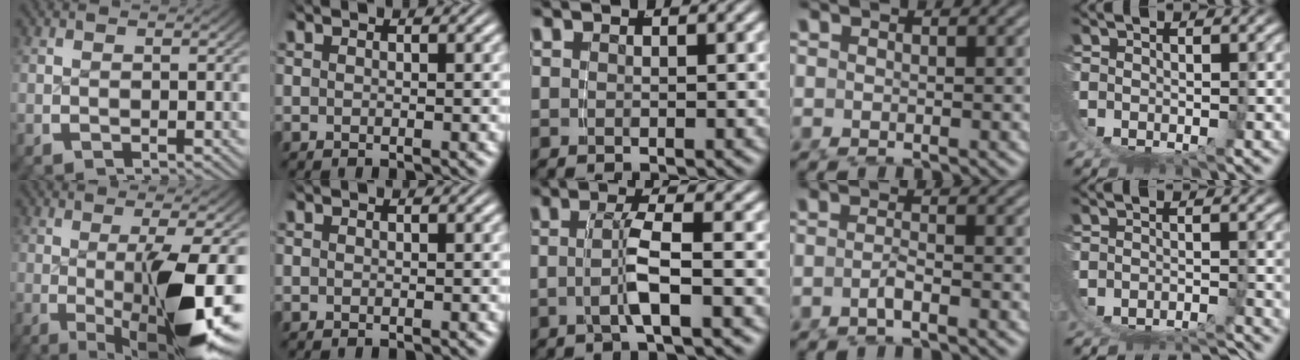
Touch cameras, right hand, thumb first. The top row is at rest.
{"thumb": {"total": 13.1, "force": [-2.7, 4.3, 12.1], "torque": [-0.197, -0.030, -0.022]}, "middle": {"total": 3.0, "force": [-0.9, -0.4, 2.9], "torque": [-0.052, 0.004, -0.016]}, "ring": {"total": 1.6, "force": [-1.3, -0.6, 0.8], "torque": [-0.008, -0.005, -0.022]}, "little": {"total": 7.3, "force": [-6.4, 2.6, 2.3], "torque": [-0.039, -0.023, -0.091]}}